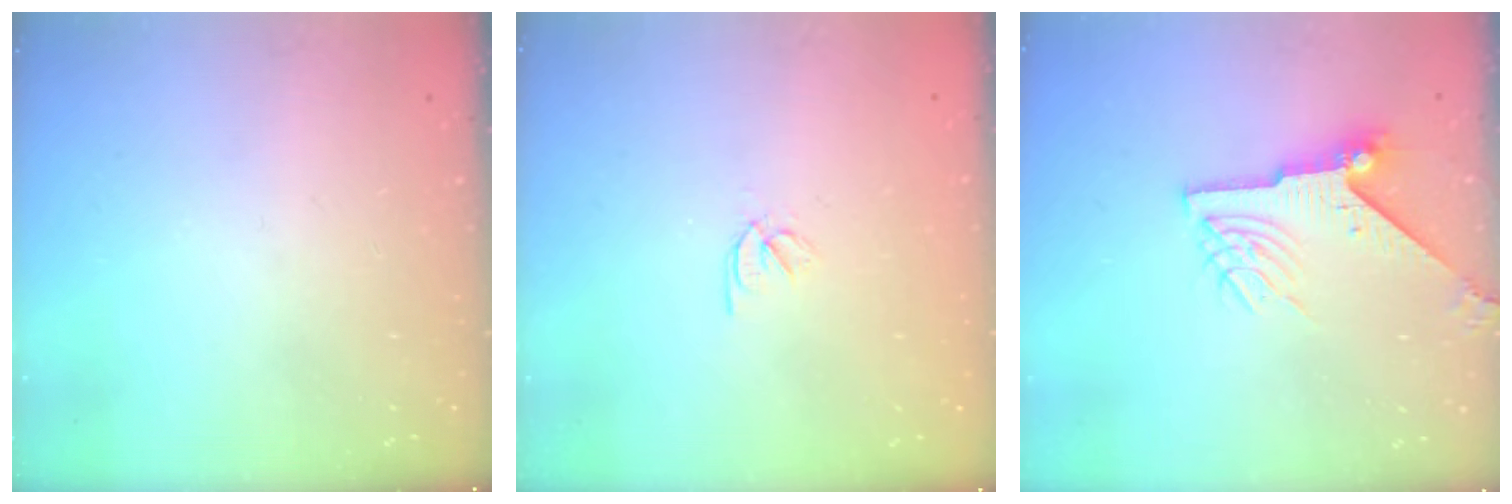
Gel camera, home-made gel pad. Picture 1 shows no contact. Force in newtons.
{"total": 2.4, "press": 2.3, "slide": 0.7}
{"total": 8.4, "press": 8.4, "slide": 0.6}